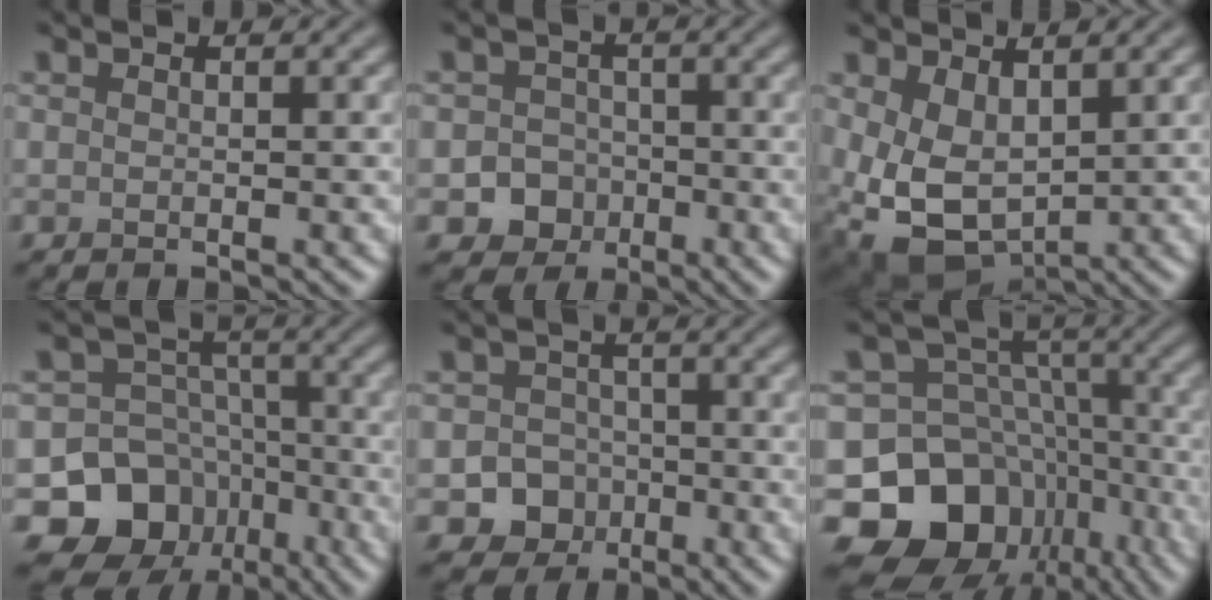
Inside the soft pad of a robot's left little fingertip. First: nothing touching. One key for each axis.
{"total": 4.4, "fx": -1.9, "fy": 3.8, "fz": 0.9, "tx": 0.023, "ty": 0.000, "tz": -0.046}
{"total": 7.0, "fx": -0.1, "fy": 4.9, "fz": 5.0, "tx": -0.128, "ty": -0.031, "tz": 0.019}
{"total": 13.4, "fx": -7.6, "fy": 10.7, "fz": 3.0, "tx": -0.058, "ty": -0.016, "tz": -0.140}
{"total": 6.0, "fx": -2.7, "fy": 5.2, "fz": 1.2, "tx": 0.017, "ty": -0.011, "tz": -0.064}
{"total": 13.3, "fx": -6.9, "fy": 10.4, "fz": 4.7, "tx": -0.095, "ty": 0.015, "tz": -0.112}